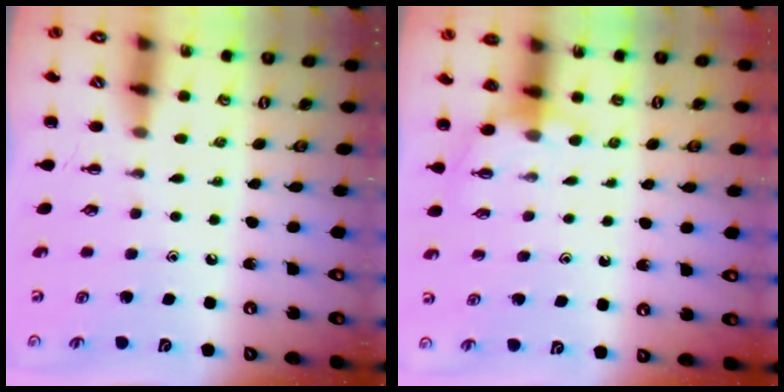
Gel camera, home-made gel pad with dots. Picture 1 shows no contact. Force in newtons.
{"total": 3.6, "press": 3.6, "slide": 0.3}